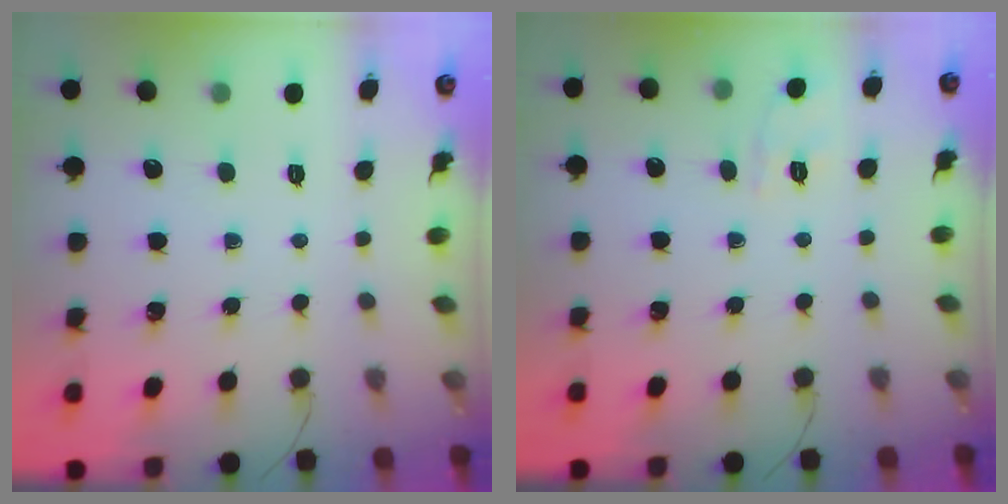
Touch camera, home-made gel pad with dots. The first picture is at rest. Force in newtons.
{"total": 1.8, "press": 0.3, "slide": 1.8}